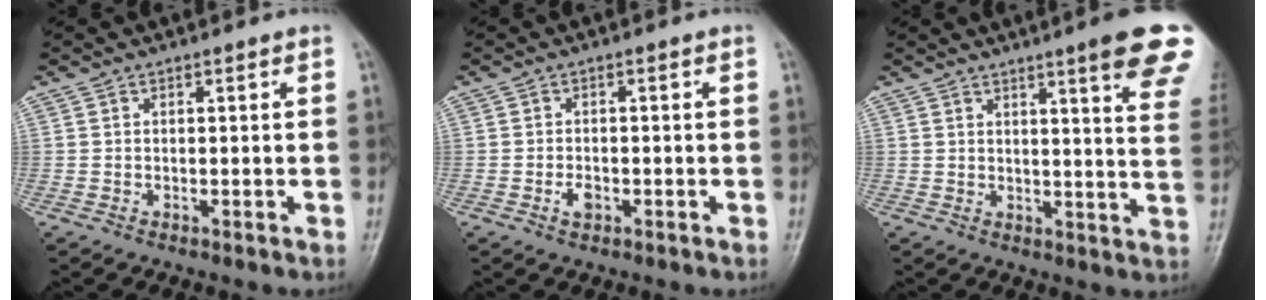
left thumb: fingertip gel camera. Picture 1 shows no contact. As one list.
[{"total": 2.3, "force": [-1.0, 1.4, 1.5], "torque": [-0.025, 0.005, -0.018]}, {"total": 15.2, "force": [9.4, 1.7, 11.8], "torque": [-0.125, -0.037, 0.101]}]